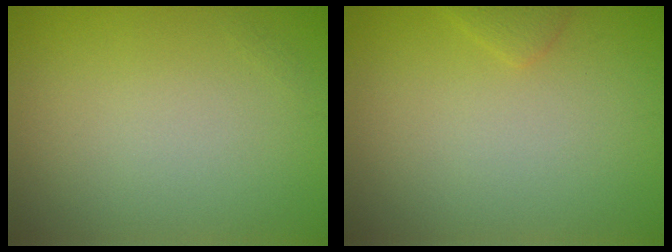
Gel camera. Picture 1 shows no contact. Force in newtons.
{"total": 1.0, "press": 1.0, "slide": 0.2}